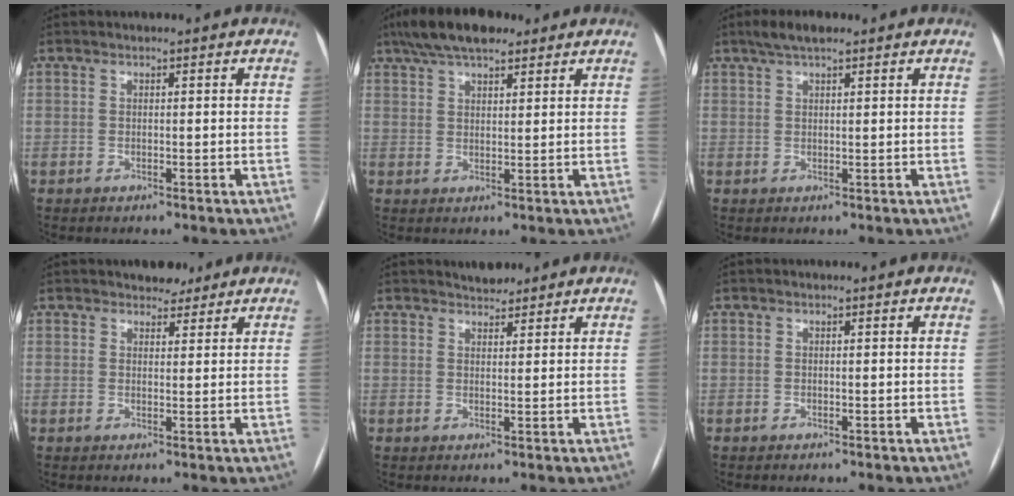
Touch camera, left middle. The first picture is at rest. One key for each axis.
{"total": 9.5, "fx": 7.1, "fy": 3.2, "fz": 5.5, "tx": -0.098, "ty": 0.031, "tz": 0.121}
{"total": 3.8, "fx": 2.7, "fy": 1.0, "fz": 2.5, "tx": -0.051, "ty": 0.018, "tz": 0.049}
{"total": 3.1, "fx": 2.6, "fy": 1.6, "fz": 0.7, "tx": -0.006, "ty": 0.002, "tz": 0.037}
{"total": 2.5, "fx": 2.3, "fy": 0.9, "fz": 0.4, "tx": -0.010, "ty": 0.003, "tz": 0.037}
{"total": 0.0}